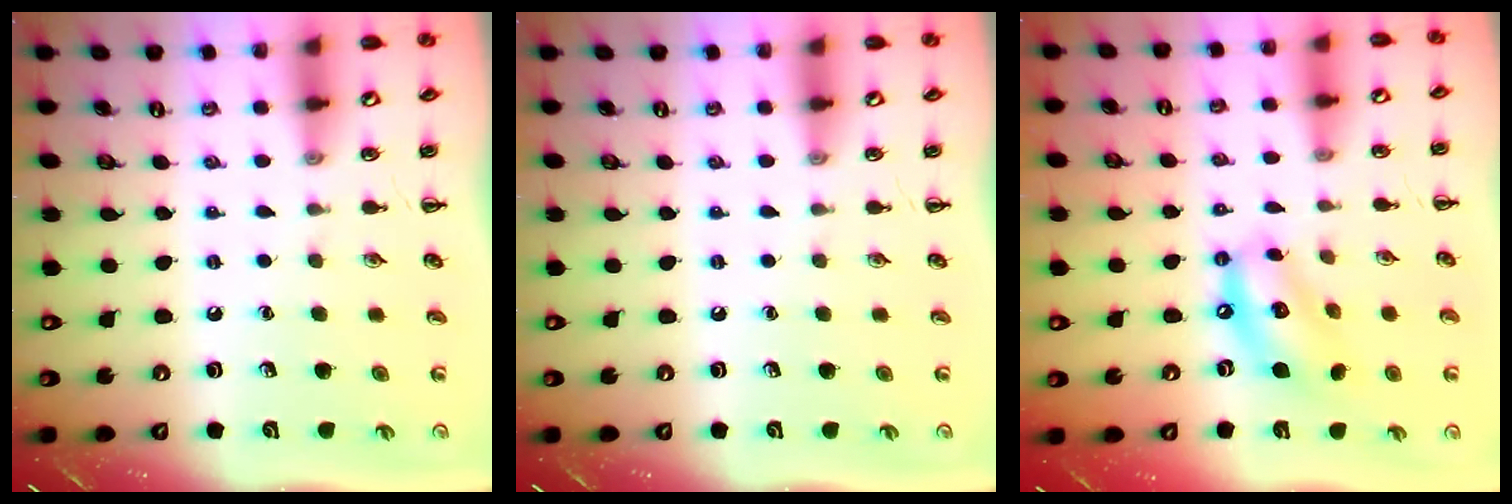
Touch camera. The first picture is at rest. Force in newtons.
{"total": 0.0}
{"total": 11.1, "press": 10.8, "slide": 2.6}